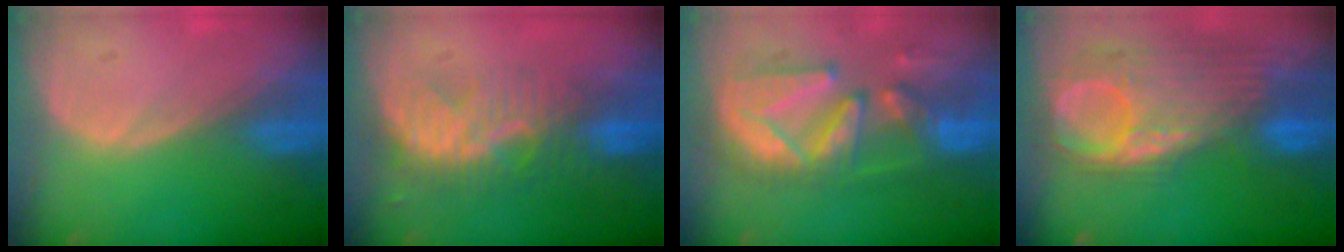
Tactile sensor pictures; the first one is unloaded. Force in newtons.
{"total": 8.4, "press": 7.6, "slide": 3.5}
{"total": 11.2, "press": 10.7, "slide": 3.2}
{"total": 12.0, "press": 10.4, "slide": 5.9}